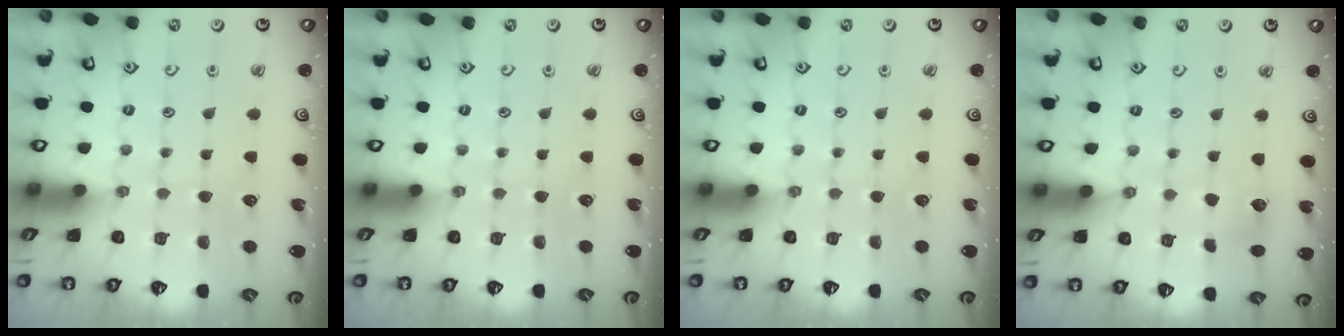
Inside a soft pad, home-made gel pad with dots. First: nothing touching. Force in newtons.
{"total": 0.0}
{"total": 0.0}
{"total": 7.5, "press": 7.5, "slide": 0.7}